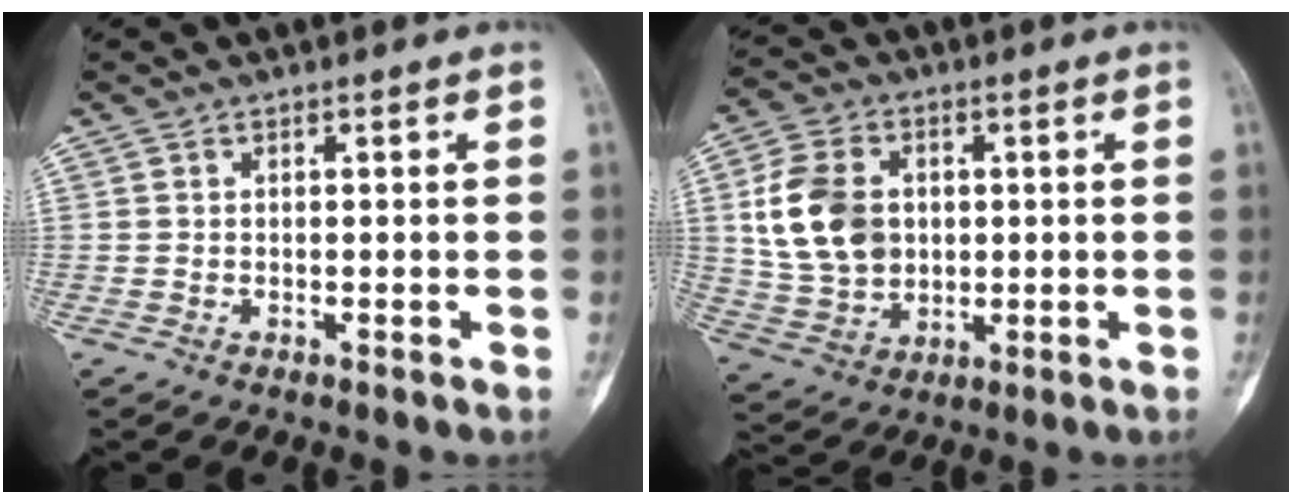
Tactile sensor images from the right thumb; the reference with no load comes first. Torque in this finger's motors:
{"motor_torque": [-0.32, 0.92, 1.14, 0.02, 0.20]}